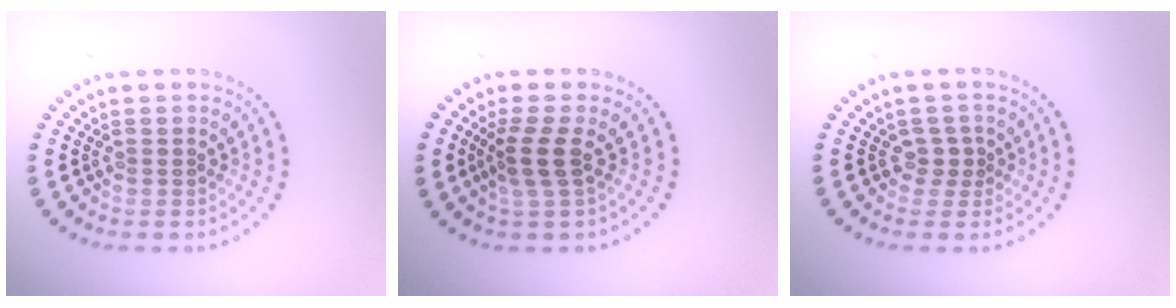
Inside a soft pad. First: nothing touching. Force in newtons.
{"total": 2.4, "press": 1.9, "slide": 1.5}
{"total": 1.3, "press": 1.0, "slide": 0.9}